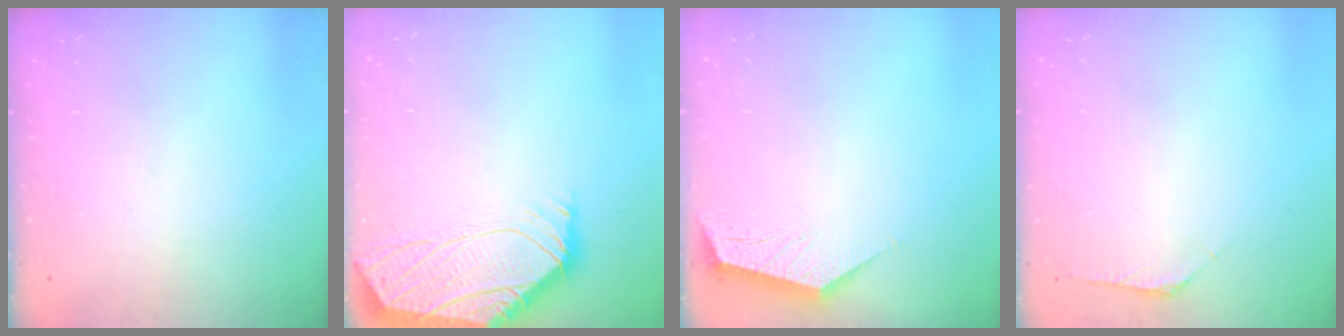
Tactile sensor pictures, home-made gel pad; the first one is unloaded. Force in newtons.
{"total": 0.0}
{"total": 2.0, "press": 2.0, "slide": 0.4}
{"total": 1.1, "press": 1.0, "slide": 0.5}